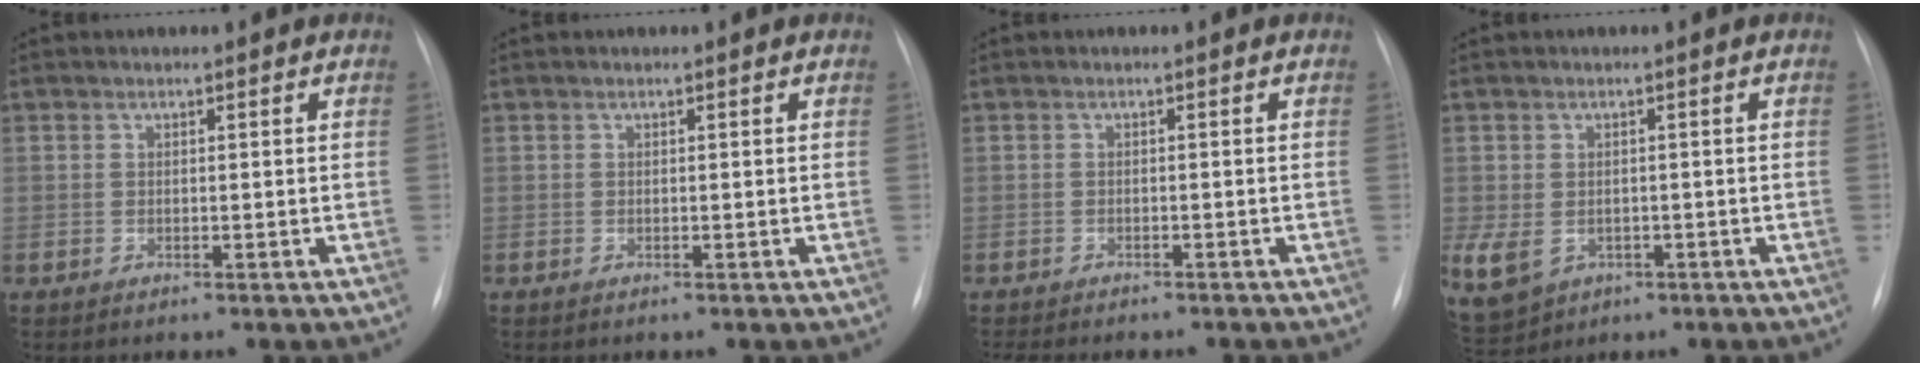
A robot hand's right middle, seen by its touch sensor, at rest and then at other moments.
{"total": 0.0}
{"total": 8.3, "force": [-7.3, 1.8, 3.6], "torque": [-0.047, -0.003, -0.089]}
{"total": 13.7, "force": [-4.9, 11.1, 6.4], "torque": [-0.195, -0.008, -0.057]}